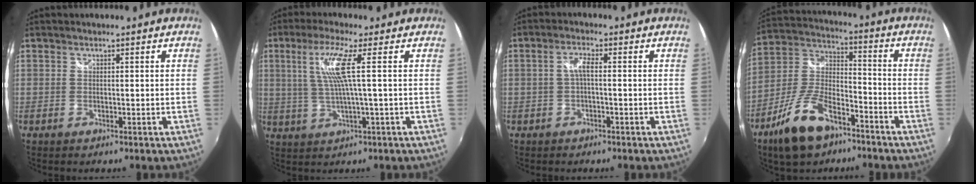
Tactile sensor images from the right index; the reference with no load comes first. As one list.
[{"total": 7.6, "force": [1.6, -1.0, 7.3], "torque": [-0.139, -0.002, 0.040]}, {"total": 2.5, "force": [-0.4, 0.4, 2.4], "torque": [-0.049, 0.006, -0.007]}, {"total": 15.2, "force": [-9.3, 7.1, 9.7], "torque": [-0.208, 0.002, -0.168]}]